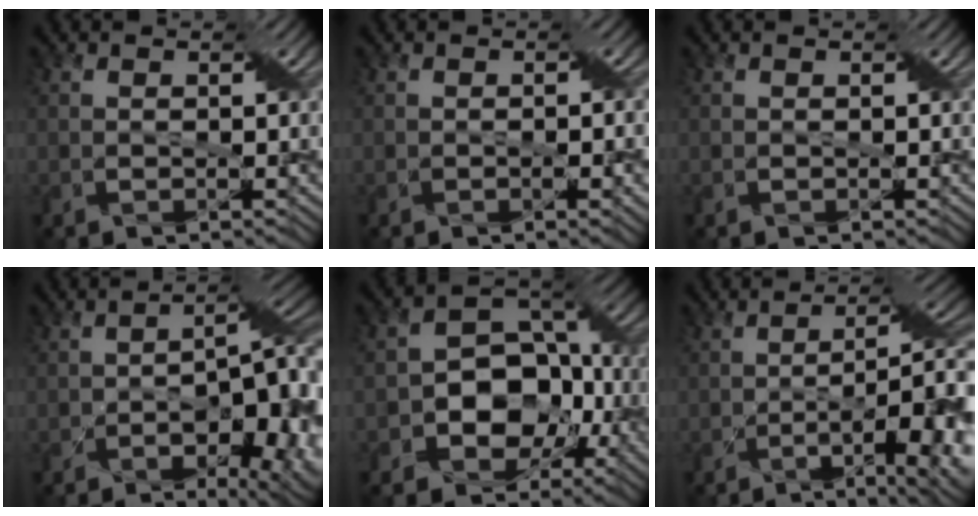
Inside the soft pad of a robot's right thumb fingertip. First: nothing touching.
{"total": 2.2, "force": [-0.5, 0.4, 2.1], "torque": [-0.034, -0.001, -0.007]}
{"total": 0.0}
{"total": 16.4, "force": [-6.3, 7.8, 12.9], "torque": [-0.139, 0.001, -0.056]}
{"total": 10.3, "force": [-2.9, 7.6, 6.4], "torque": [-0.096, -0.008, -0.059]}
{"total": 12.1, "force": [-3.9, 3.7, 10.8], "torque": [-0.150, -0.009, -0.049]}